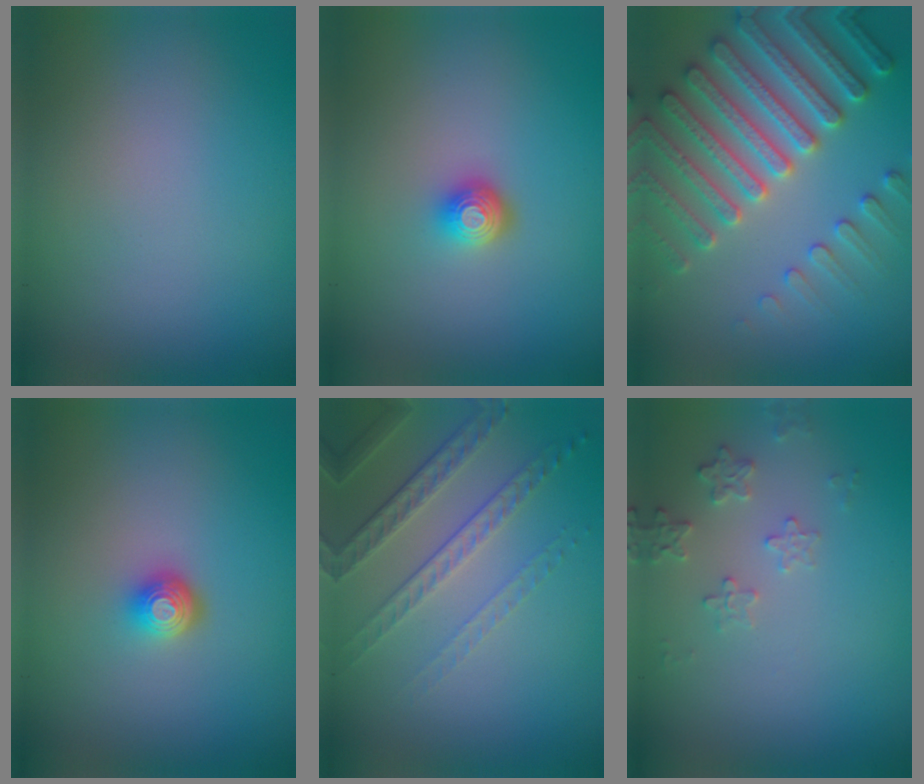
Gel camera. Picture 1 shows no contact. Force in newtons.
{"total": 2.0, "press": 1.5, "slide": 1.3}
{"total": 7.7, "press": 7.4, "slide": 1.9}
{"total": 1.9, "press": 1.4, "slide": 1.3}
{"total": 4.6, "press": 3.1, "slide": 3.3}
{"total": 1.9, "press": 1.8, "slide": 0.2}